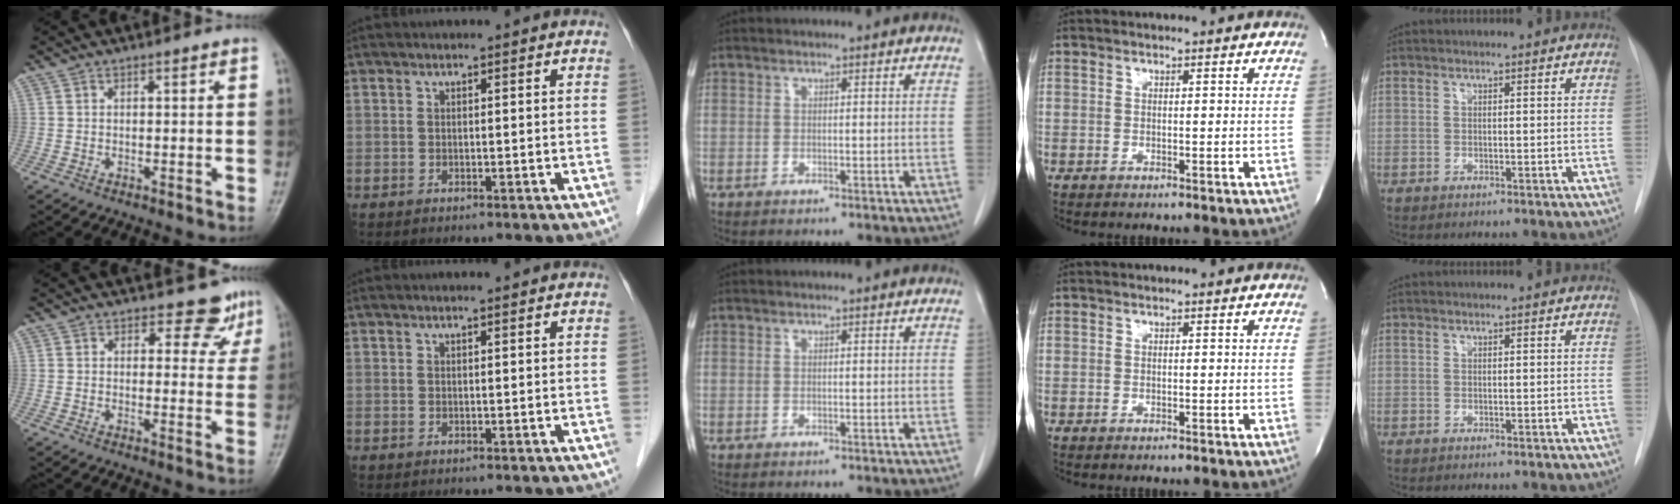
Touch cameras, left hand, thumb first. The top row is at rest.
{"thumb": {"total": 5.0, "force": [4.0, 3.0, 0.7], "torque": [0.021, -0.029, 0.035]}, "index": {"total": 0.6, "force": [0.4, 0.0, 0.3], "torque": [-0.012, 0.005, 0.009]}}